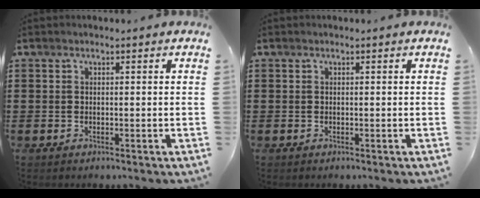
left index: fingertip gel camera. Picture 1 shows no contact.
{"total": 0.0}